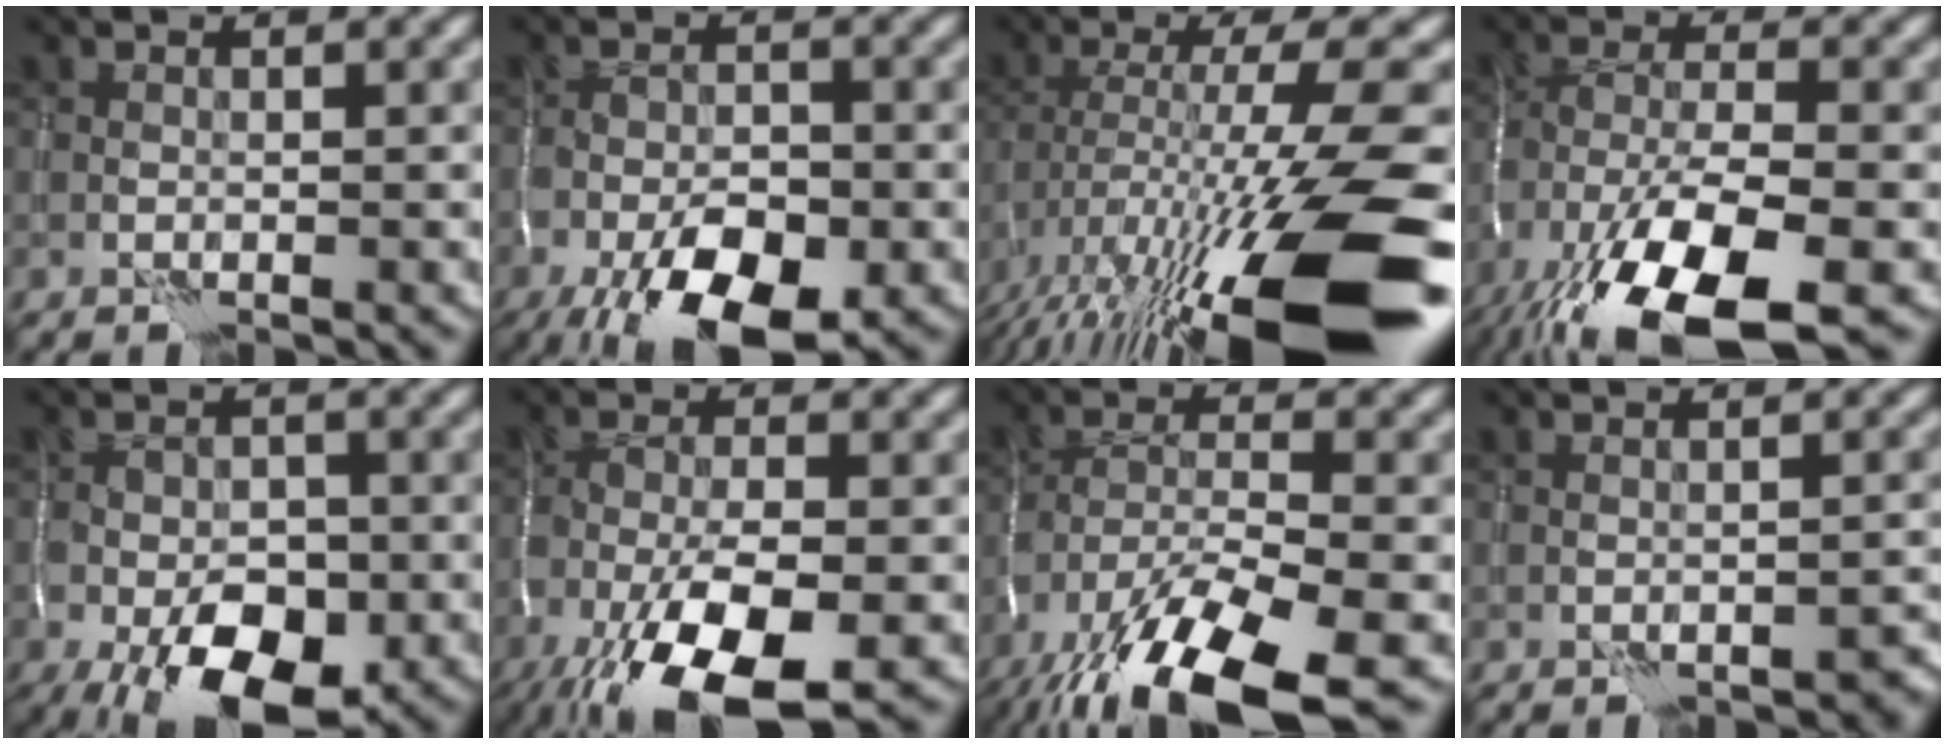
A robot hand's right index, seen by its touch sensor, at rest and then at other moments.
{"total": 9.3, "force": [-4.6, 4.2, 6.9], "torque": [-0.138, -0.024, -0.074]}
{"total": 16.0, "force": [-7.4, 3.1, 13.8], "torque": [-0.234, -0.001, -0.116]}
{"total": 14.3, "force": [-8.5, 5.3, 10.2], "torque": [-0.211, -0.025, -0.144]}
{"total": 9.4, "force": [-4.0, 5.1, 6.7], "torque": [-0.118, -0.025, -0.064]}
{"total": 12.0, "force": [-6.2, 4.4, 9.2], "torque": [-0.188, -0.026, -0.114]}
{"total": 13.8, "force": [-9.1, 4.2, 9.5], "torque": [-0.198, -0.019, -0.157]}
{"total": 2.3, "force": [-1.9, 0.8, 0.9], "torque": [-0.008, 0.000, -0.020]}